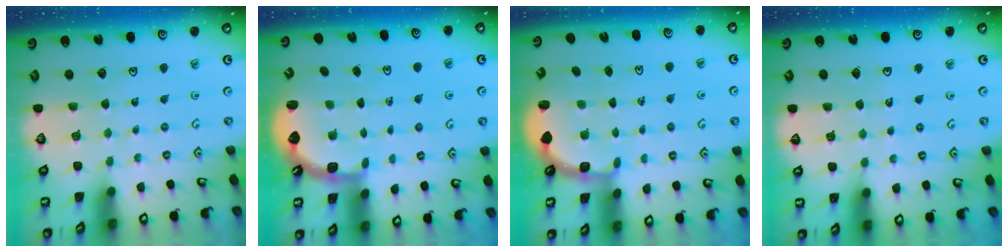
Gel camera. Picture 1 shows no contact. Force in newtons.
{"total": 2.8, "press": 2.2, "slide": 1.8}
{"total": 3.0, "press": 2.6, "slide": 1.5}
{"total": 1.9, "press": 1.9, "slide": 0.2}